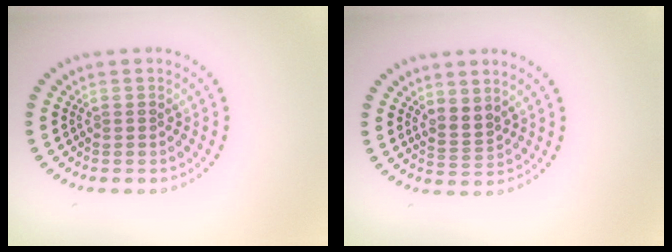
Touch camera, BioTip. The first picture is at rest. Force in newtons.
{"total": 2.0, "press": 1.5, "slide": 1.4}